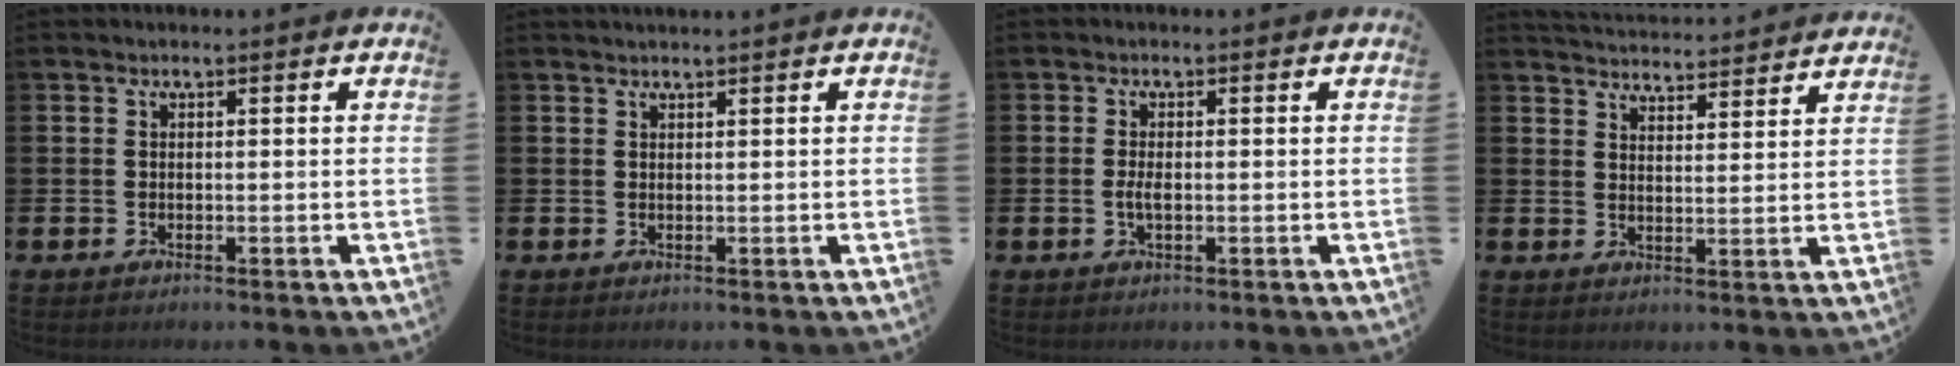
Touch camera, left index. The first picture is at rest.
{"total": 0.8, "force": [0.8, -0.1, 0.1], "torque": [0.006, -0.004, 0.014]}
{"total": 1.8, "force": [-0.2, 0.6, 1.6], "torque": [-0.025, -0.001, -0.007]}
{"total": 4.6, "force": [4.6, 0.0, -0.2], "torque": [-0.001, -0.036, 0.080]}